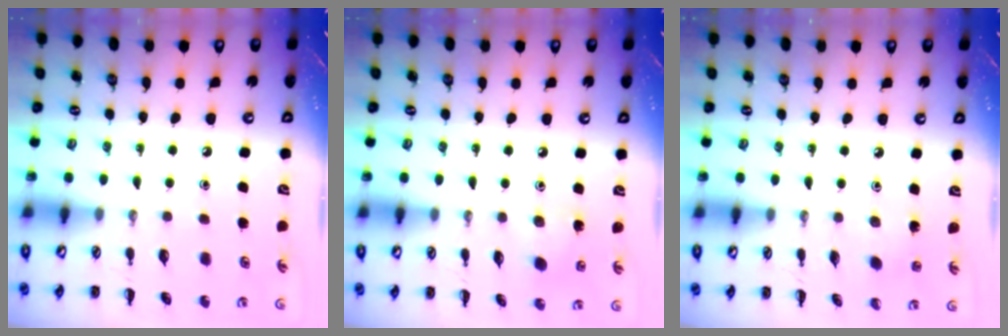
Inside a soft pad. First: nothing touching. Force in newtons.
{"total": 3.7, "press": 3.5, "slide": 1.2}
{"total": 1.1, "press": 1.0, "slide": 0.5}